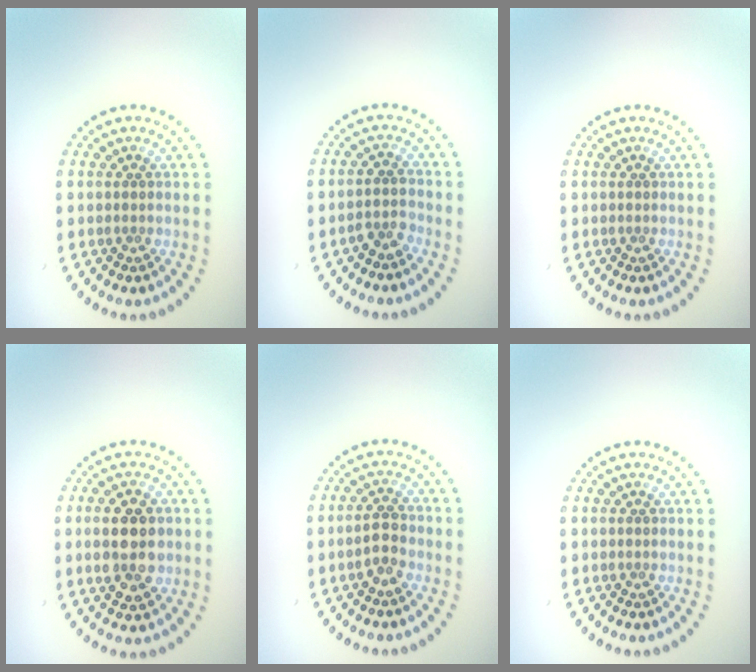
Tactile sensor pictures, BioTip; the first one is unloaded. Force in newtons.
{"total": 1.8, "press": 1.5, "slide": 1.1}
{"total": 0.0}
{"total": 4.9, "press": 4.9, "slide": 0.1}
{"total": 2.2, "press": 2.1, "slide": 0.6}
{"total": 0.0}